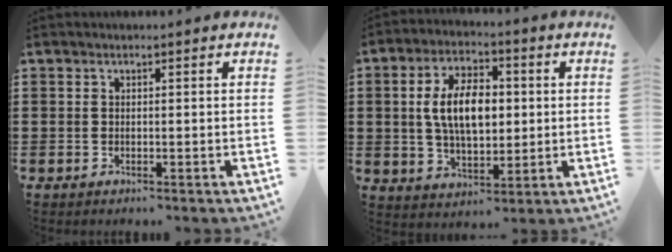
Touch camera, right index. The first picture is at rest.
{"total": 9.2, "force": [1.0, 4.9, 7.7], "torque": [-0.148, 0.007, 0.010]}